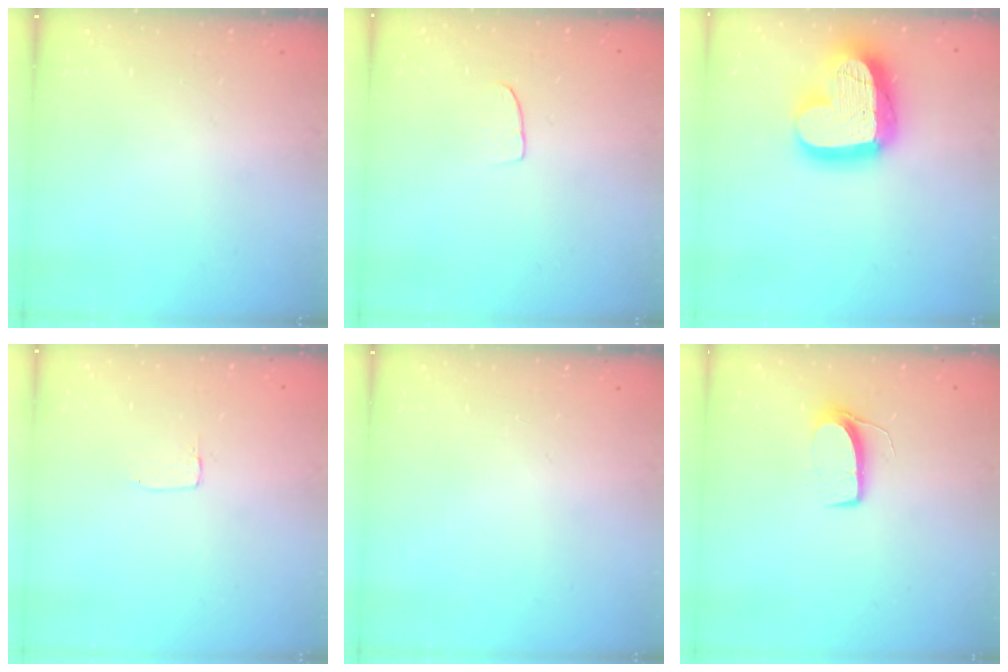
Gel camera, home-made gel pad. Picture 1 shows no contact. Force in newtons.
{"total": 4.2, "press": 4.2, "slide": 0.3}
{"total": 23.3, "press": 23.3, "slide": 1.9}
{"total": 1.2, "press": 1.2, "slide": 0.0}
{"total": 0.0}
{"total": 7.0, "press": 7.0, "slide": 0.4}